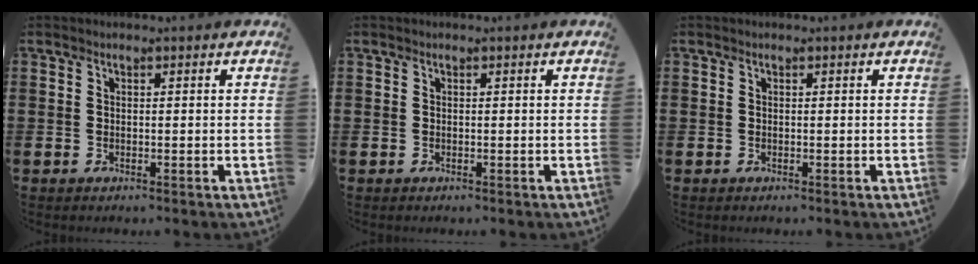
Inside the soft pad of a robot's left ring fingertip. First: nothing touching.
{"total": 0.0}
{"total": 0.0}